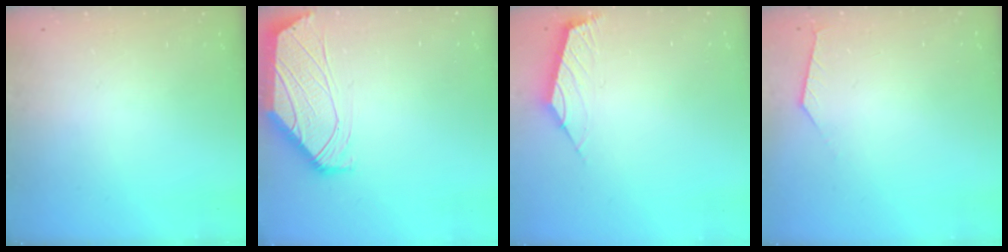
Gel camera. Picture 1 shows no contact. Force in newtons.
{"total": 0.6, "press": 0.5, "slide": 0.2}
{"total": 2.6, "press": 2.5, "slide": 0.6}
{"total": 2.9, "press": 2.9, "slide": 0.5}